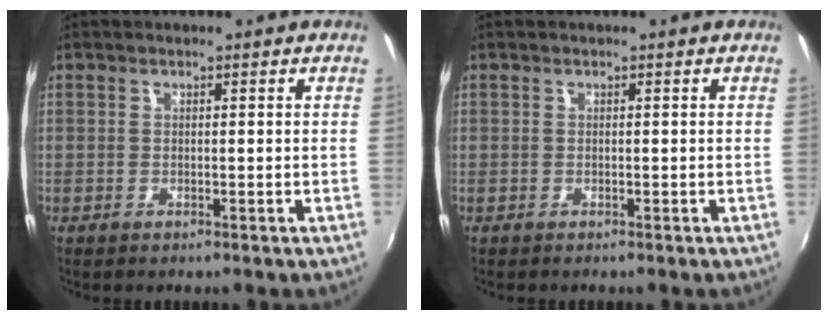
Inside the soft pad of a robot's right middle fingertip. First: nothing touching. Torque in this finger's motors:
{"motor_torque": [-0.22, 0.22, -0.10, -0.02]}